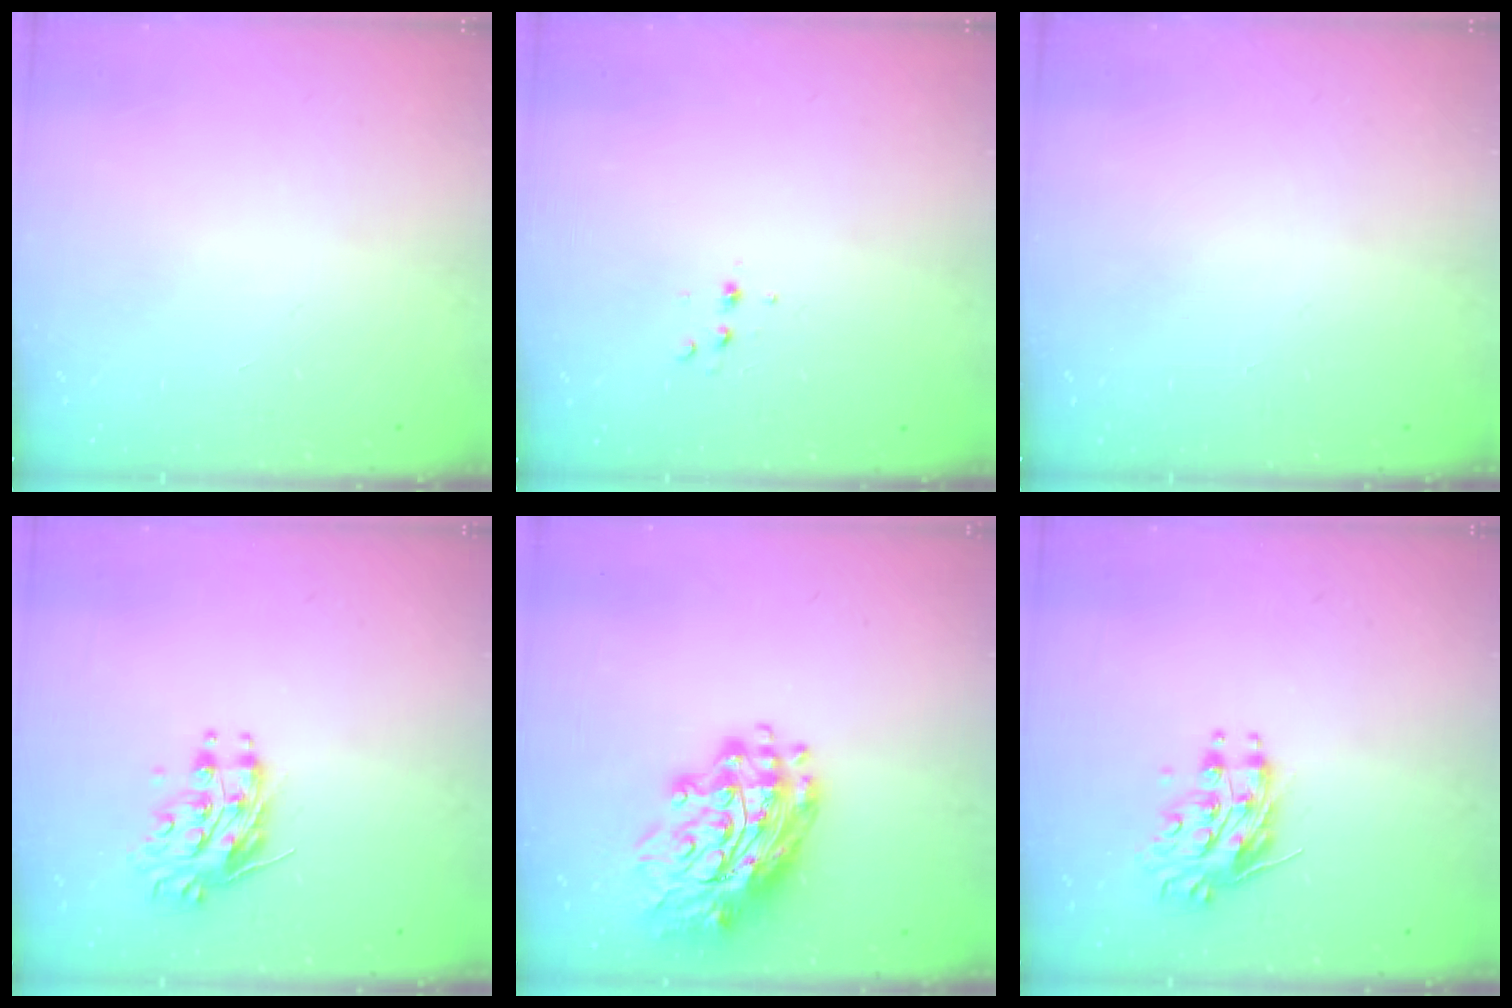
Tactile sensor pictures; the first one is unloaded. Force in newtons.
{"total": 3.7, "press": 3.5, "slide": 1.1}
{"total": 0.0}
{"total": 10.4, "press": 10.4, "slide": 0.5}
{"total": 16.6, "press": 16.5, "slide": 1.7}
{"total": 10.4, "press": 10.4, "slide": 0.5}